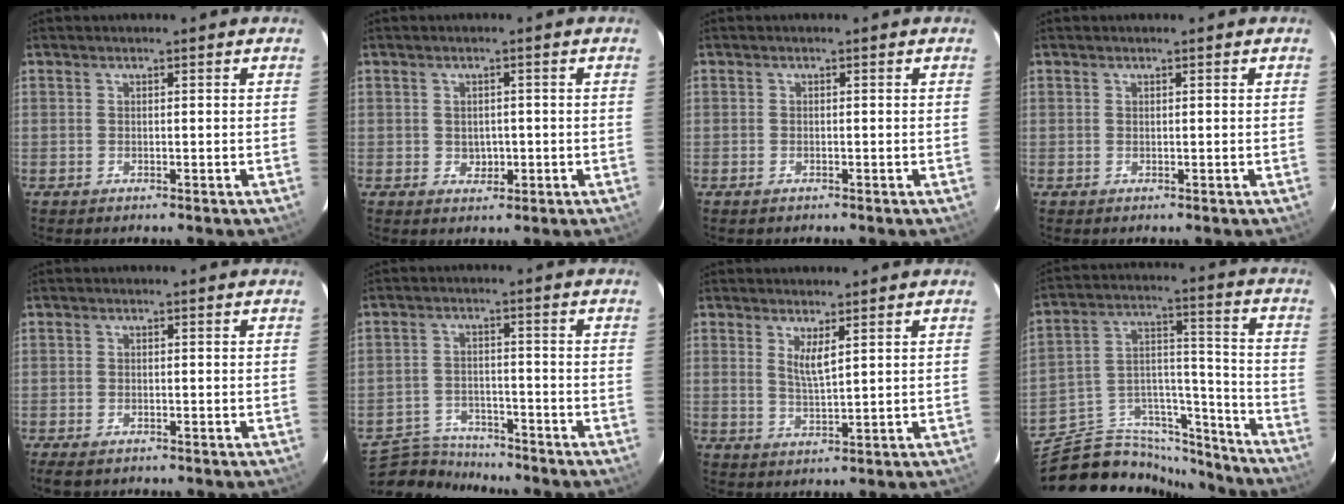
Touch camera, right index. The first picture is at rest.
{"total": 2.7, "force": [-0.3, 2.4, 1.1], "torque": [-0.016, 0.003, 0.004]}
{"total": 0.8, "force": [-0.6, 0.5, 0.3], "torque": [-0.006, -0.001, -0.013]}
{"total": 0.0}
{"total": 3.3, "force": [-2.4, 1.5, 1.7], "torque": [-0.042, -0.009, -0.044]}
{"total": 10.2, "force": [-9.8, 2.5, 1.8], "torque": [-0.064, 0.010, -0.163]}
{"total": 3.5, "force": [1.7, 0.6, 3.0], "torque": [-0.055, -0.008, 0.031]}
{"total": 20.0, "force": [-17.2, 8.2, 6.1], "torque": [-0.107, 0.059, -0.264]}